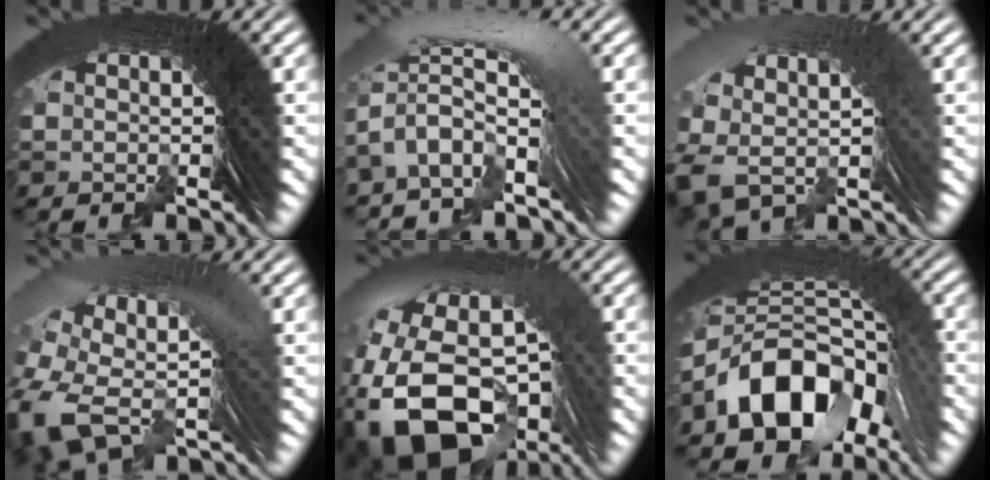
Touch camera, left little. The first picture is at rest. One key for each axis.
{"total": 4.9, "fx": -0.1, "fy": 3.0, "fz": 3.8, "tx": -0.081, "ty": 0.007, "tz": -0.016}
{"total": 3.2, "fx": 0.5, "fy": 1.5, "fz": 2.7, "tx": -0.053, "ty": -0.003, "tz": 0.023}
{"total": 6.6, "fx": -1.3, "fy": 4.3, "fz": 4.8, "tx": -0.101, "ty": -0.027, "tz": -0.013}
{"total": 13.0, "fx": -4.8, "fy": 8.6, "fz": 8.4, "tx": -0.193, "ty": -0.059, "tz": -0.054}
{"total": 10.9, "fx": 1.0, "fy": 5.8, "fz": 9.2, "tx": -0.171, "ty": 0.001, "tz": 0.015}